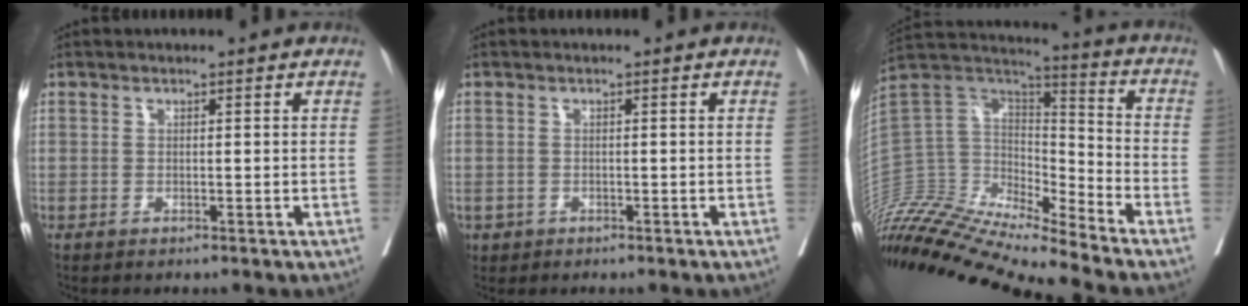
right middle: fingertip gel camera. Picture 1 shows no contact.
{"total": 1.4, "force": [-0.6, 1.2, 0.3], "torque": [-0.008, 0.002, -0.003]}
{"total": 22.9, "force": [-21.1, 1.9, 8.6], "torque": [-0.185, 0.032, -0.373]}